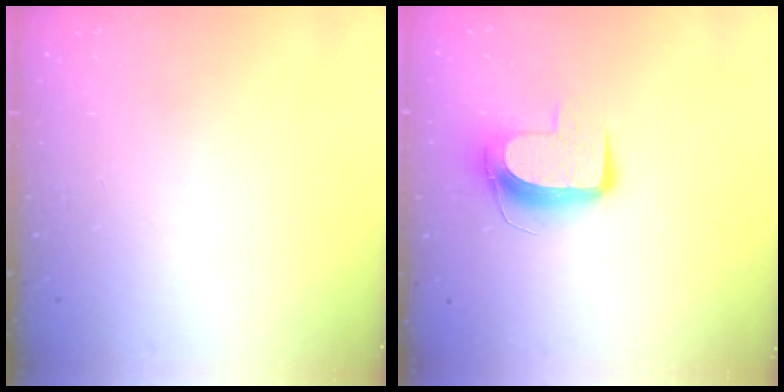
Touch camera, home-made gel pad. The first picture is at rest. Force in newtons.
{"total": 9.7, "press": 9.7, "slide": 0.4}